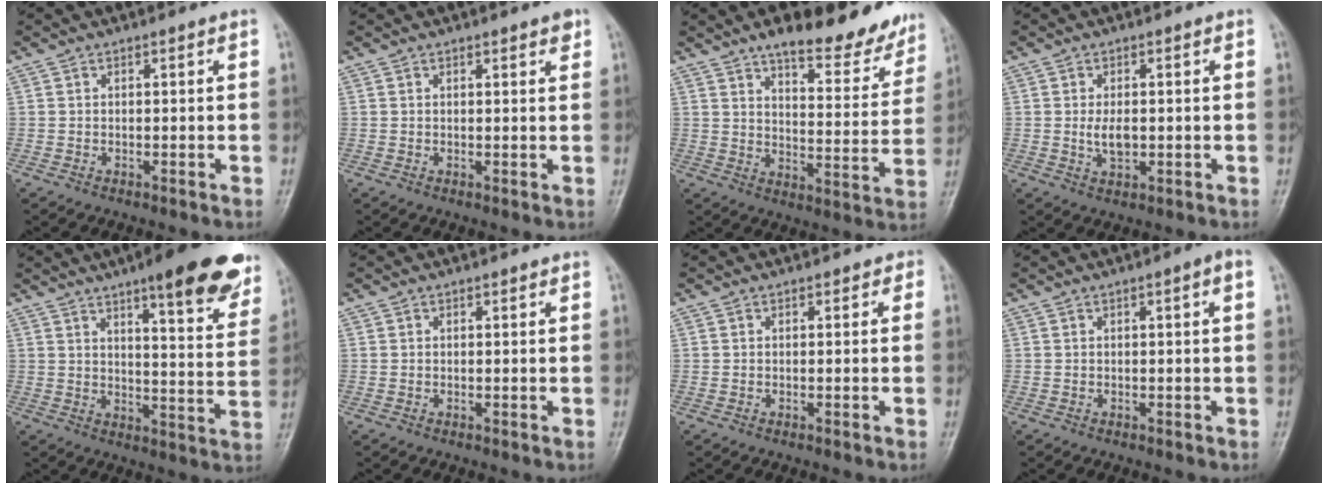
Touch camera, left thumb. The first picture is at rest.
{"total": 2.0, "force": [1.4, 0.7, 1.2], "torque": [-0.007, -0.006, 0.016]}
{"total": 18.6, "force": [14.8, 6.0, 9.5], "torque": [-0.079, -0.084, 0.195]}
{"total": 3.5, "force": [0.0, 2.0, 2.9], "torque": [-0.052, -0.006, 0.002]}
{"total": 19.0, "force": [12.6, 4.6, 13.5], "torque": [-0.144, -0.059, 0.160]}
{"total": 0.6, "force": [0.4, 0.4, 0.2], "torque": [0.000, -0.003, 0.003]}
{"total": 1.4, "force": [0.6, 1.0, 0.6], "torque": [0.010, 0.001, 0.001]}
{"total": 2.1, "force": [0.7, 0.3, 2.0], "torque": [-0.031, 0.006, 0.007]}